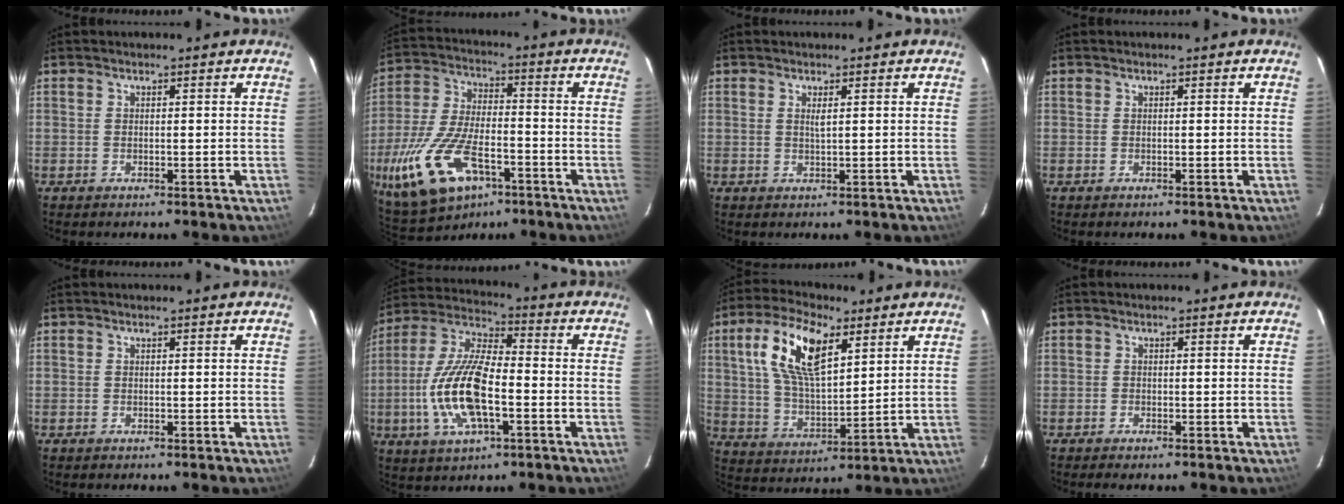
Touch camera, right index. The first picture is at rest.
{"total": 19.4, "force": [-9.2, 9.9, 13.9], "torque": [-0.312, -0.030, -0.159]}
{"total": 1.3, "force": [0.4, 0.1, 1.2], "torque": [-0.022, -0.001, 0.008]}
{"total": 0.0}
{"total": 0.0}
{"total": 15.9, "force": [-3.9, 6.0, 14.2], "torque": [-0.298, -0.002, -0.078]}
{"total": 14.7, "force": [6.2, 6.5, 11.6], "torque": [-0.221, 0.020, 0.120]}
{"total": 1.3, "force": [-1.2, 0.3, 0.5], "torque": [-0.011, -0.008, -0.023]}